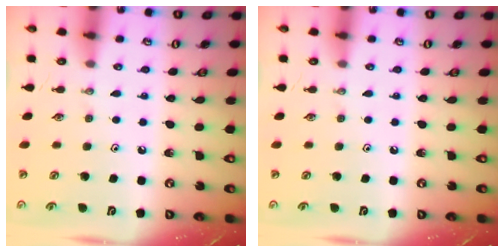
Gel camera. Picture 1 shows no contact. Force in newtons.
{"total": 0.0}